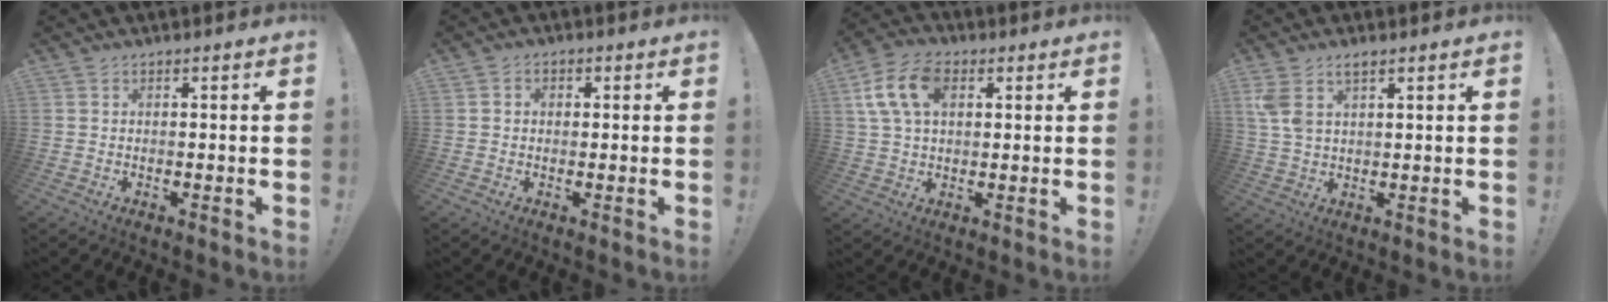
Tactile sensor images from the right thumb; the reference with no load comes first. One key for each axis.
{"total": 1.9, "fx": -0.4, "fy": 1.6, "fz": 0.9, "tx": -0.010, "ty": 0.005, "tz": -0.009}
{"total": 13.4, "fx": 4.2, "fy": 8.6, "fz": 9.3, "tx": -0.174, "ty": 0.006, "tz": 0.082}
{"total": 5.5, "fx": 3.1, "fy": 2.6, "fz": 3.8, "tx": -0.065, "ty": -0.011, "tz": 0.057}